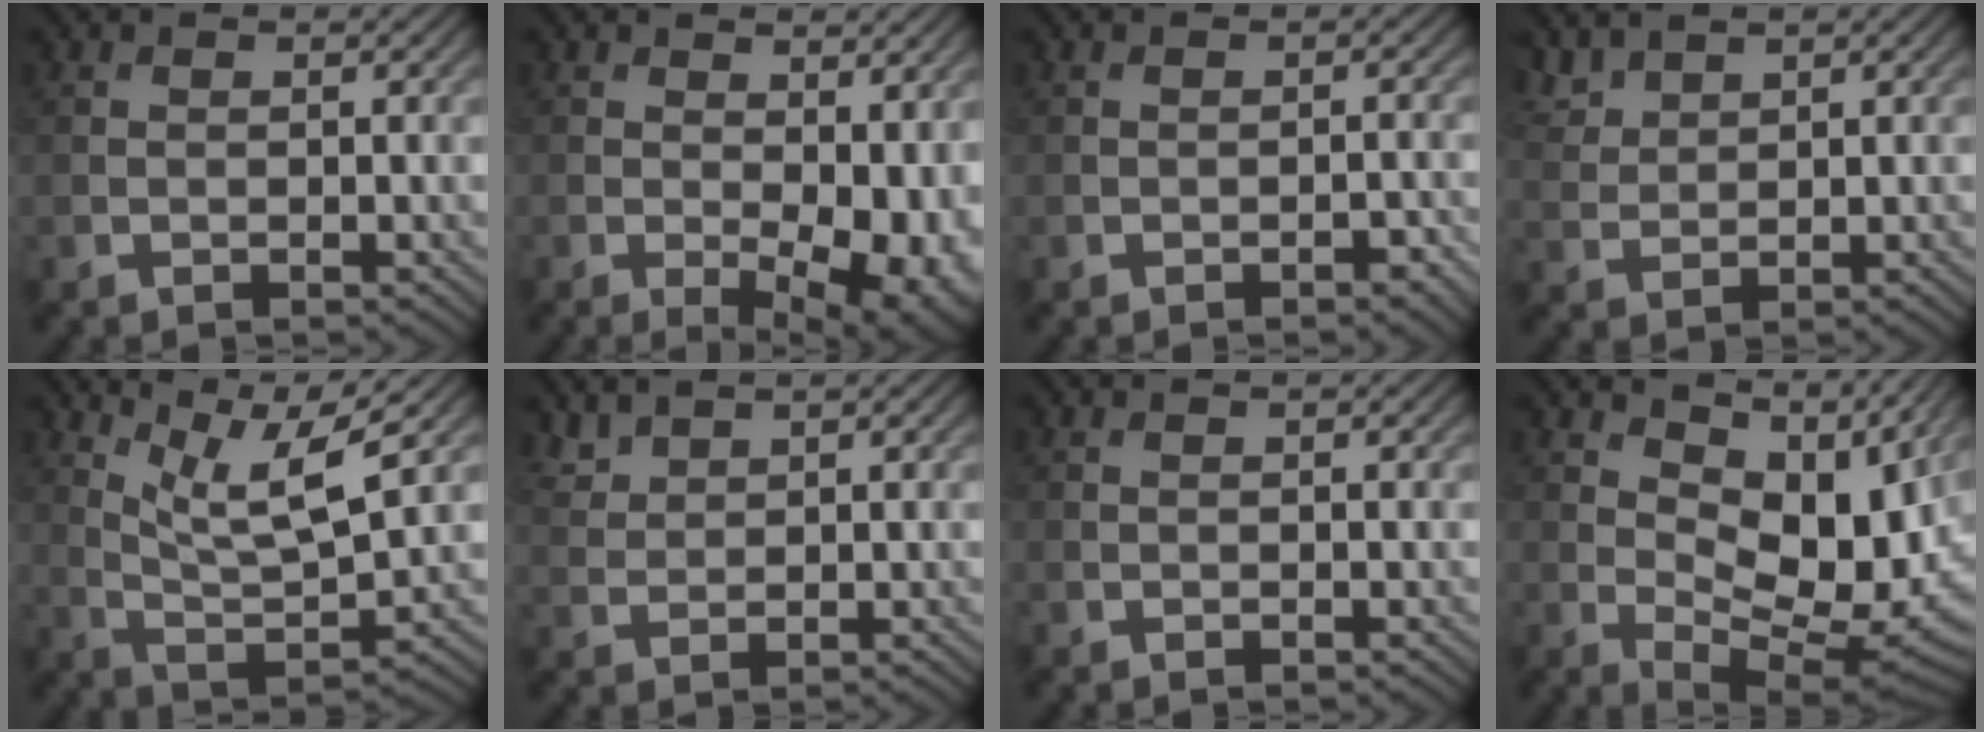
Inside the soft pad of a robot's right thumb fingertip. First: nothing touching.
{"total": 9.7, "force": [-1.1, 5.1, 8.1], "torque": [-0.103, -0.024, 0.010]}
{"total": 1.4, "force": [-0.8, 0.4, 1.0], "torque": [-0.012, 0.002, -0.012]}
{"total": 2.9, "force": [2.4, 1.2, 1.1], "torque": [-0.032, 0.006, 0.058]}
{"total": 8.8, "force": [5.7, 1.9, 6.4], "torque": [-0.138, -0.001, 0.108]}
{"total": 2.3, "force": [2.0, 0.8, 0.7], "torque": [-0.021, 0.003, 0.050]}
{"total": 0.0}
{"total": 13.4, "force": [4.2, 7.4, 10.3], "torque": [-0.163, -0.006, 0.081]}